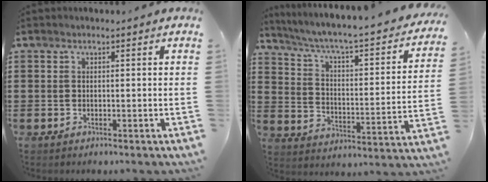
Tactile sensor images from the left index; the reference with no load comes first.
{"total": 4.0, "force": [2.9, 0.3, 2.8], "torque": [-0.069, -0.039, 0.037]}